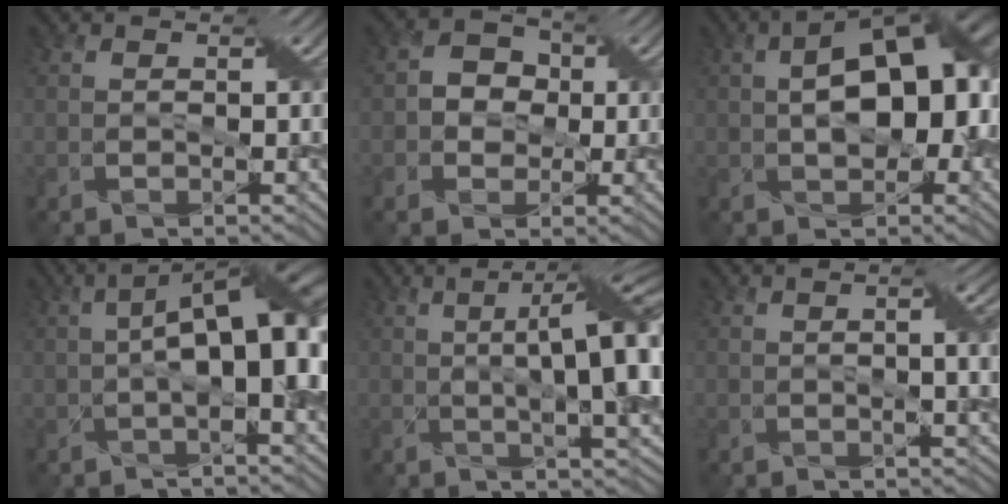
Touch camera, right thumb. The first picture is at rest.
{"total": 3.9, "force": [-0.1, 3.4, 1.8], "torque": [-0.033, 0.007, -0.017]}
{"total": 13.1, "force": [0.8, 7.1, 11.0], "torque": [-0.158, 0.014, 0.009]}
{"total": 12.5, "force": [0.3, 4.8, 11.6], "torque": [-0.180, 0.014, 0.004]}
{"total": 12.9, "force": [1.4, 3.3, 12.4], "torque": [-0.159, 0.019, 0.018]}
{"total": 4.6, "force": [0.6, 1.0, 4.5], "torque": [-0.066, 0.009, 0.011]}